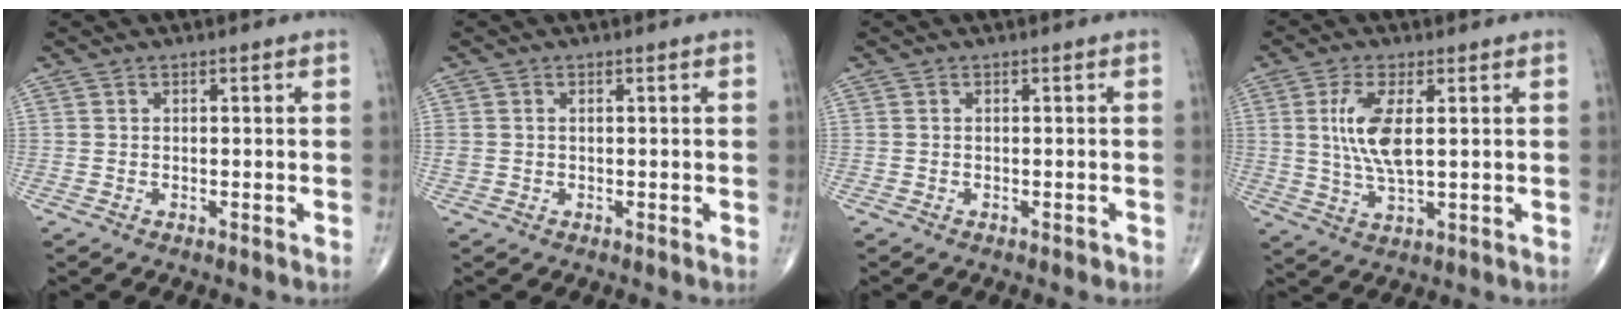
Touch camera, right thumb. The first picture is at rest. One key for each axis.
{"total": 1.4, "fx": 0.1, "fy": 1.2, "fz": 0.7, "tx": -0.018, "ty": 0.005, "tz": 0.004}
{"total": 0.5, "fx": -0.3, "fy": 0.3, "fz": 0.2, "tx": -0.002, "ty": 0.000, "tz": -0.005}
{"total": 8.5, "fx": 1.6, "fy": 3.0, "fz": 7.8, "tx": -0.168, "ty": -0.008, "tz": 0.035}